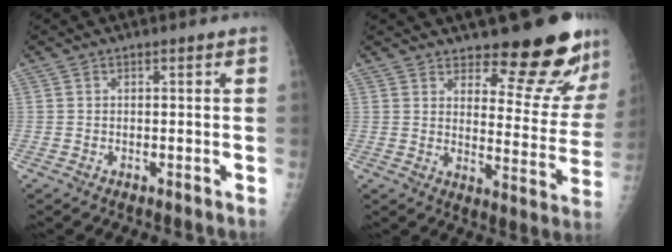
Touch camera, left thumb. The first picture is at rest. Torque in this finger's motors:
{"motor_torque": [0.18, 0.53, 0.09, -0.27, 0.09]}